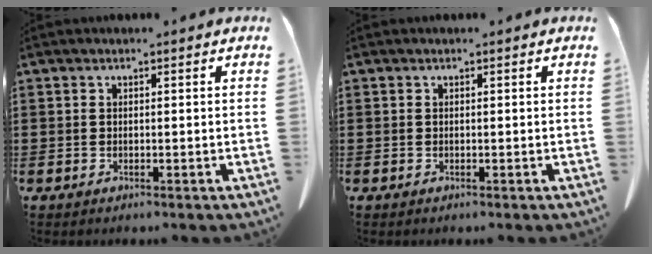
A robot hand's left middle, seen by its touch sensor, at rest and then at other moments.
{"total": 0.0}